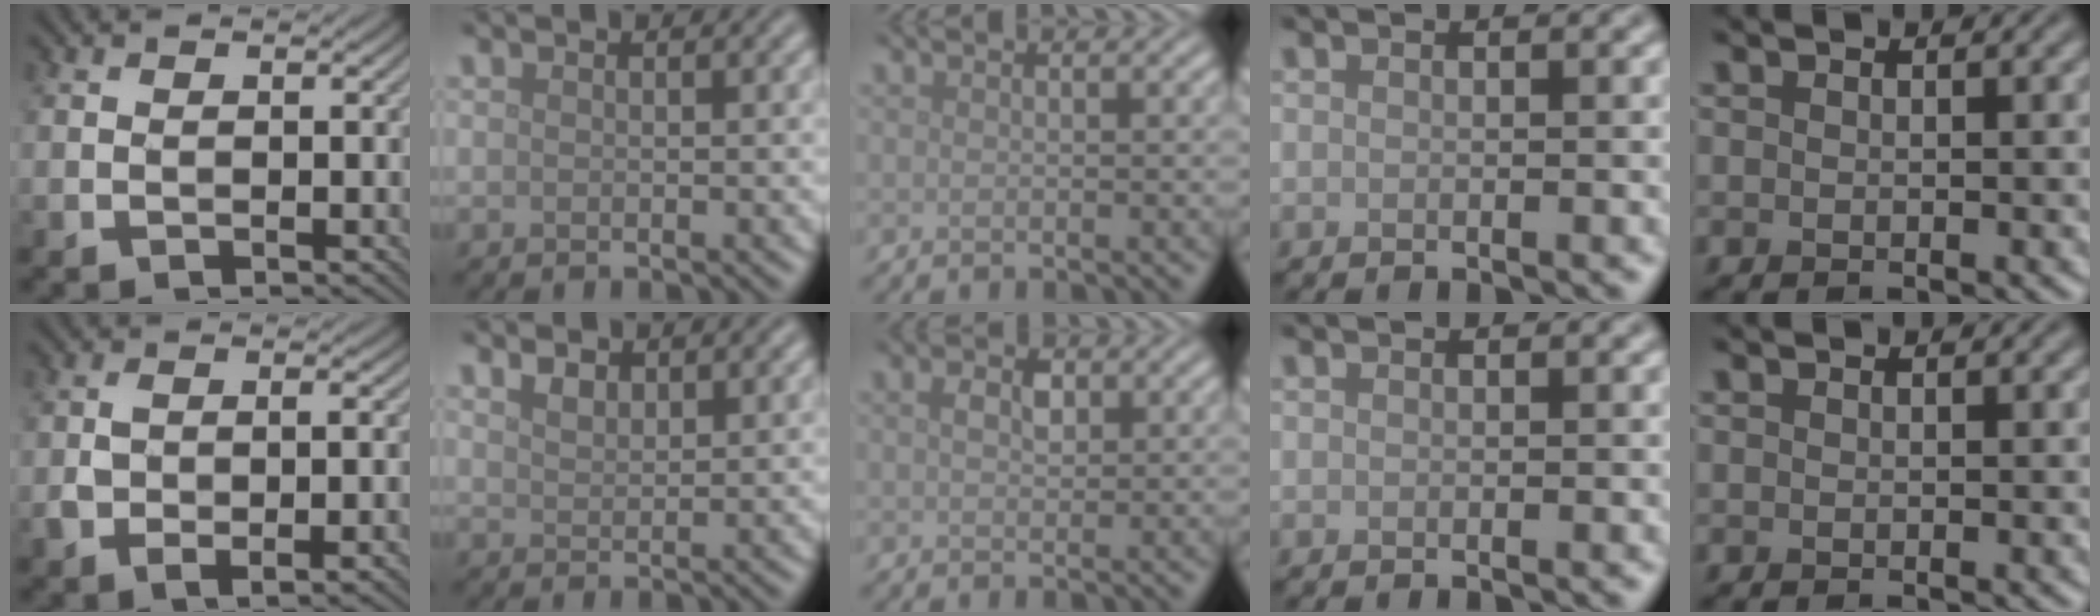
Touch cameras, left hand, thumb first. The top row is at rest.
{"thumb": {"total": 7.4, "force": [-3.2, 3.4, 5.7], "torque": [-0.106, -0.012, -0.051]}, "index": {"total": 1.9, "force": [1.6, 0.9, 0.8], "torque": [-0.018, 0.001, 0.032]}, "middle": {"total": 1.9, "force": [0.5, 1.2, 1.4], "torque": [-0.028, 0.002, 0.008]}}